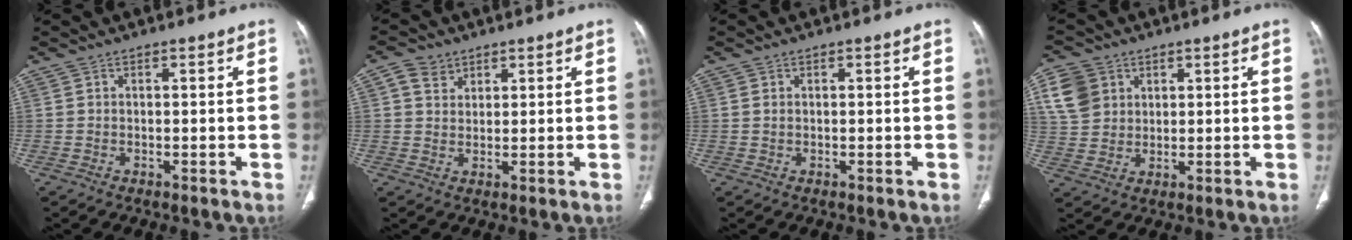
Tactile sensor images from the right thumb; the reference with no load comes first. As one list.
[{"total": 4.0, "force": [2.1, 3.1, 1.4], "torque": [-0.014, -0.008, 0.041]}, {"total": 0.7, "force": [0.1, 0.4, 0.5], "torque": [-0.011, -0.001, 0.003]}, {"total": 8.6, "force": [3.3, 7.0, 3.6], "torque": [-0.054, -0.002, 0.070]}]